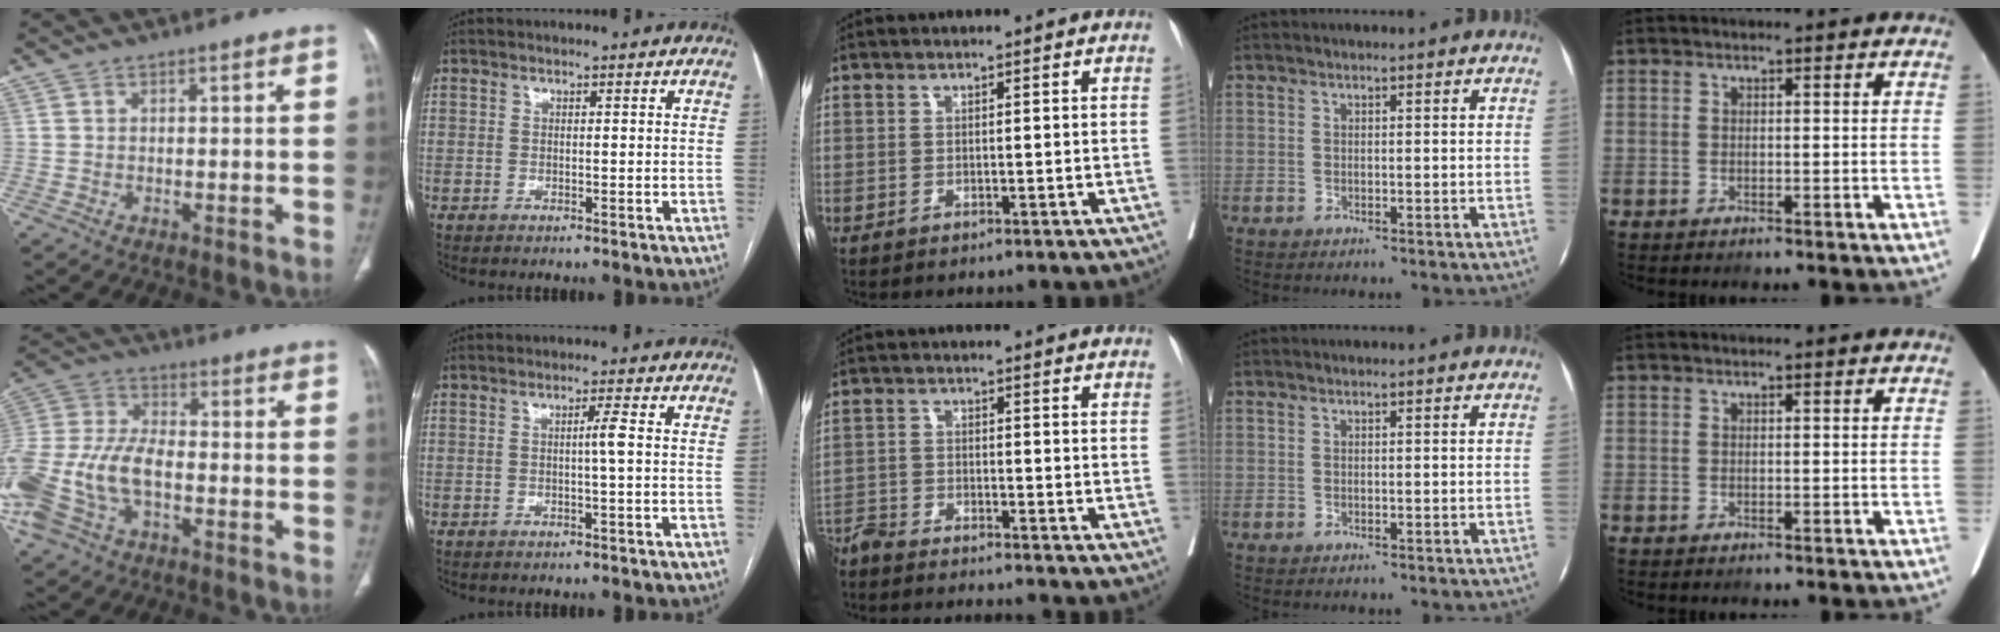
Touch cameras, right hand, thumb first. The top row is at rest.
{"thumb": {"total": 19.3, "force": [-5.6, 11.4, 14.5], "torque": [-0.344, 0.025, -0.101]}, "index": {"total": 2.0, "force": [0.0, -0.5, 2.0], "torque": [-0.033, 0.000, 0.000]}, "middle": {"total": 12.0, "force": [-11.4, 0.3, 3.8], "torque": [-0.043, -0.008, -0.176]}}